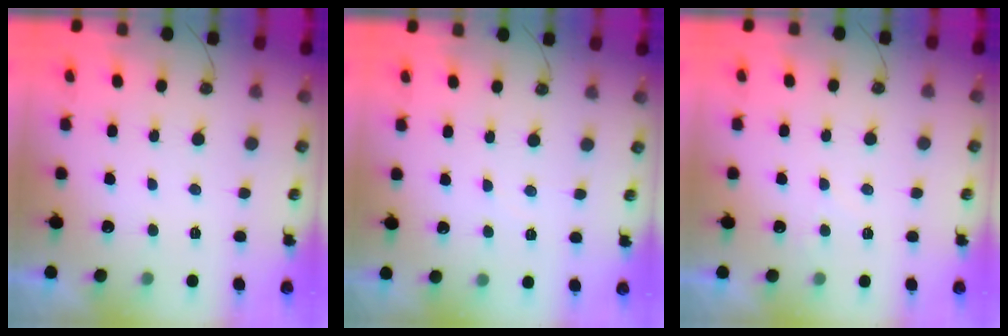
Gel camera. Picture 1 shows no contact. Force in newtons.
{"total": 1.9, "press": 1.9, "slide": 0.3}
{"total": 4.0, "press": 4.0, "slide": 0.5}